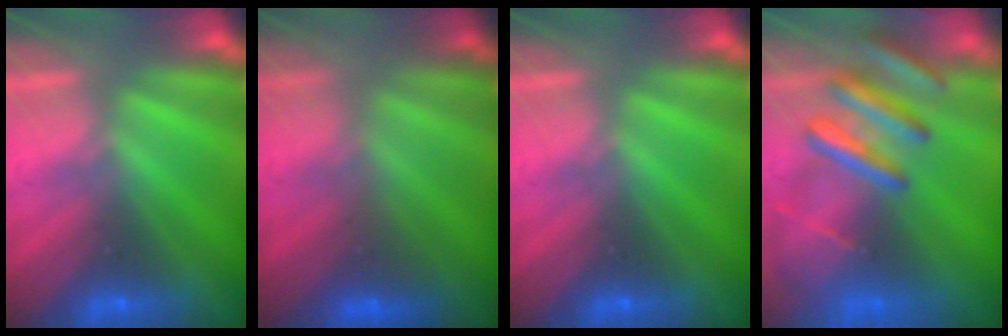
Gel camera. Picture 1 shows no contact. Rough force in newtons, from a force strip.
{"total": 2.4}
{"total": 0.0}
{"total": 8.6}